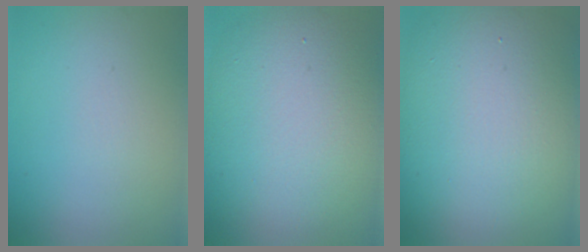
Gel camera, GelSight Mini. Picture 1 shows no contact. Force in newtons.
{"total": 13.5, "press": 13.4, "slide": 0.7}
{"total": 17.5, "press": 17.5, "slide": 0.9}